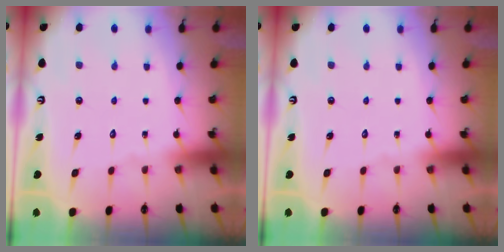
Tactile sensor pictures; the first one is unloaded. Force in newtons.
{"total": 0.0}